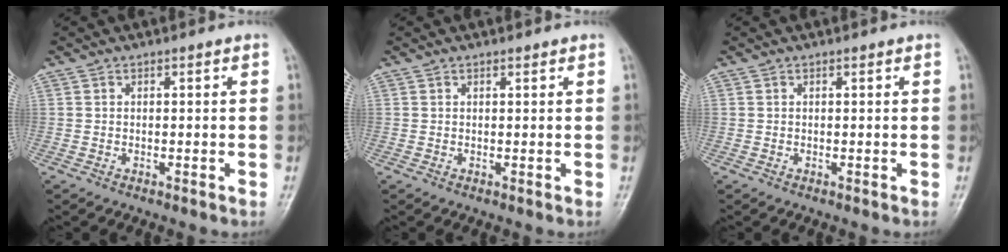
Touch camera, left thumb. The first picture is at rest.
{"total": 0.5, "force": [0.4, 0.2, 0.2], "torque": [-0.008, -0.004, 0.006]}
{"total": 0.0}